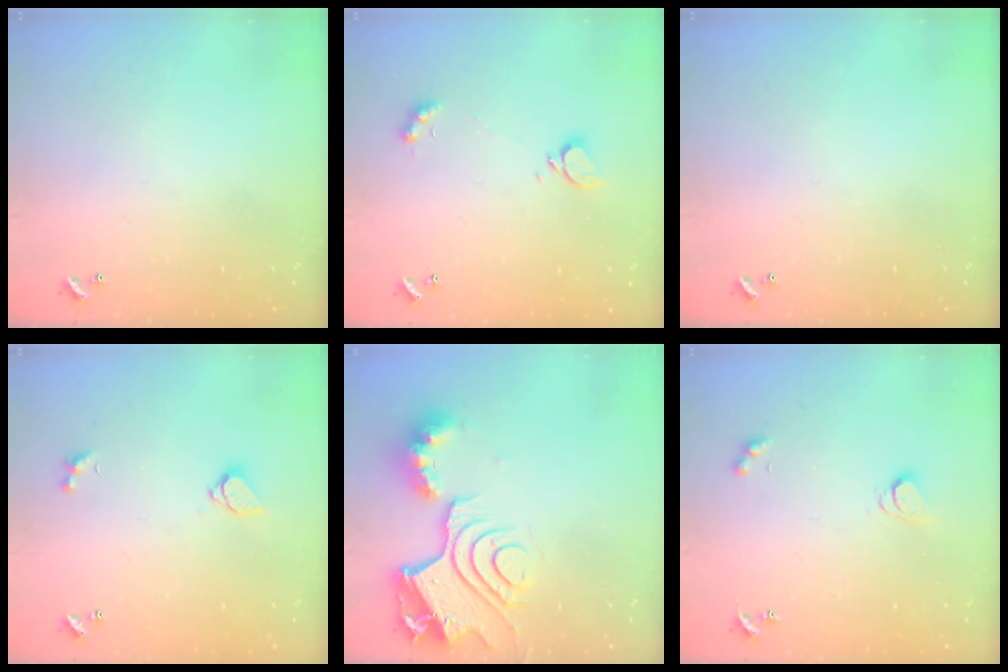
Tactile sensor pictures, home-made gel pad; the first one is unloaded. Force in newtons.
{"total": 2.2, "press": 2.1, "slide": 0.5}
{"total": 0.0}
{"total": 1.7, "press": 1.7, "slide": 0.4}
{"total": 17.0, "press": 16.9, "slide": 1.8}
{"total": 2.3, "press": 2.3, "slide": 0.3}